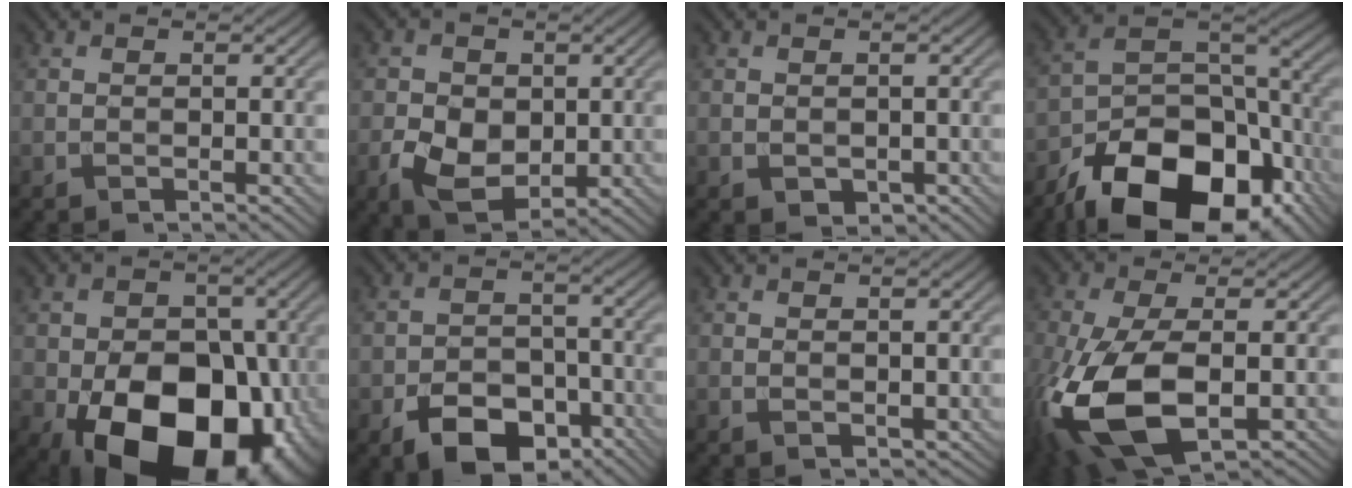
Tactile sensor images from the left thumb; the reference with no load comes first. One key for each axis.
{"total": 6.3, "fx": -0.7, "fy": 4.8, "fz": 4.1, "tx": -0.083, "ty": -0.005, "tz": -0.015}
{"total": 1.3, "fx": -0.2, "fy": 1.1, "fz": 0.7, "tx": -0.017, "ty": -0.011, "tz": 0.003}
{"total": 17.4, "fx": -10.9, "fy": 9.3, "fz": 10.0, "tx": -0.187, "ty": -0.032, "tz": -0.176}
{"total": 20.4, "fx": -7.5, "fy": 14.3, "fz": 12.4, "tx": -0.146, "ty": -0.044, "tz": -0.138}
{"total": 8.5, "fx": -4.9, "fy": 5.2, "fz": 4.6, "tx": -0.081, "ty": -0.013, "tz": -0.083}
{"total": 0.9, "fx": 0.7, "fy": 0.6, "fz": 0.3, "tx": -0.006, "ty": -0.005, "tz": 0.018}
{"total": 14.9, "fx": -3.7, "fy": 7.3, "fz": 12.4, "tx": -0.318, "ty": -0.034, "tz": -0.059}